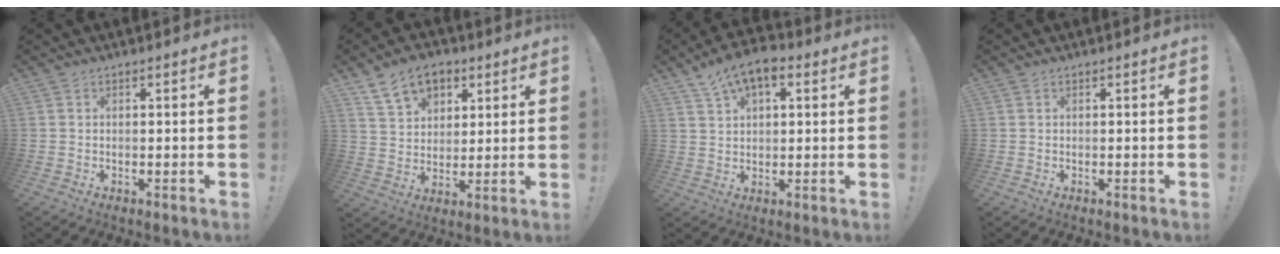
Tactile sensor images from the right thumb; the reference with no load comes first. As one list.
[{"total": 12.3, "force": [6.8, 8.5, 5.7], "torque": [-0.080, -0.028, 0.129]}, {"total": 9.1, "force": [5.0, 4.7, 6.0], "torque": [-0.092, -0.015, 0.092]}, {"total": 0.0}]